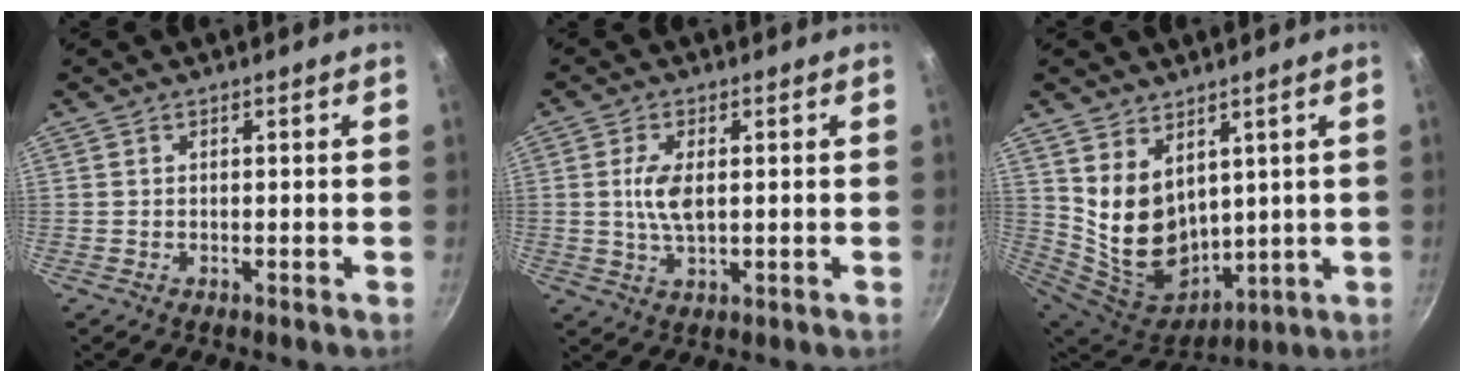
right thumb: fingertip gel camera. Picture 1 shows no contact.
{"total": 5.6, "force": [0.6, 2.6, 4.9], "torque": [-0.100, -0.001, 0.013]}
{"total": 14.1, "force": [5.3, 9.7, 8.7], "torque": [-0.136, -0.058, 0.127]}